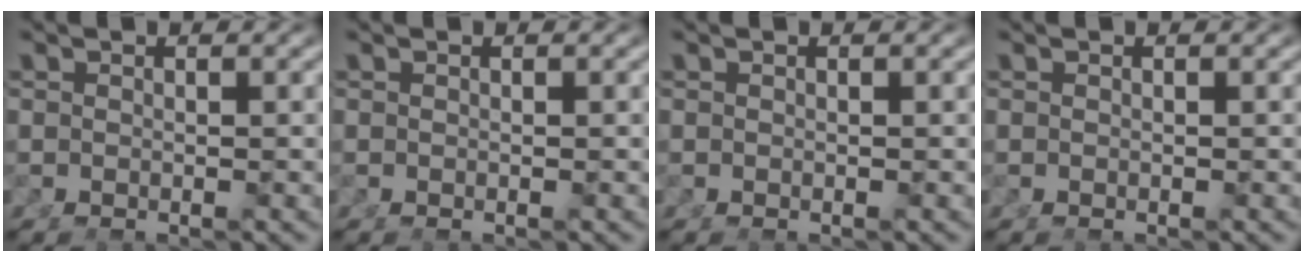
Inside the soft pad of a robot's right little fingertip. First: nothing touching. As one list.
[{"total": 0.0}, {"total": 0.0}, {"total": 0.0}]